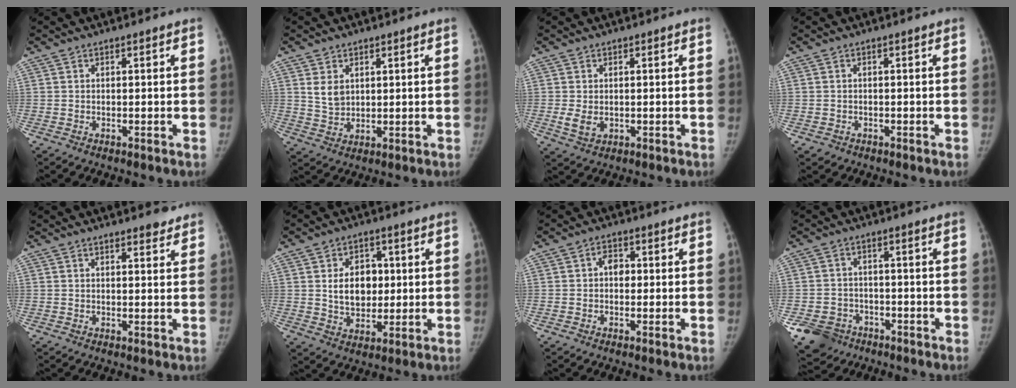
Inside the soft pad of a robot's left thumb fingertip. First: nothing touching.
{"total": 4.2, "force": [1.7, 3.1, 2.3], "torque": [-0.027, -0.017, 0.040]}
{"total": 3.2, "force": [-0.3, 2.3, 2.3], "torque": [-0.039, -0.008, 0.002]}
{"total": 1.2, "force": [-0.7, 1.0, 0.1], "torque": [-0.003, 0.004, -0.009]}
{"total": 2.9, "force": [2.4, 0.8, 1.4], "torque": [-0.005, -0.010, 0.029]}
{"total": 8.9, "force": [1.3, 6.5, 5.9], "torque": [-0.059, -0.005, 0.027]}
{"total": 2.8, "force": [0.1, 2.0, 1.9], "torque": [-0.014, 0.006, -0.006]}
{"total": 8.5, "force": [-4.8, 6.7, 2.3], "torque": [-0.041, 0.023, -0.072]}